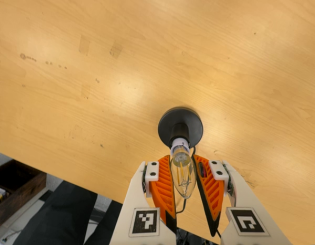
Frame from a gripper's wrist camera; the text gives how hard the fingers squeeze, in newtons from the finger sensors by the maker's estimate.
{"total": 9.9, "left": 9.0, "right": 10.8}